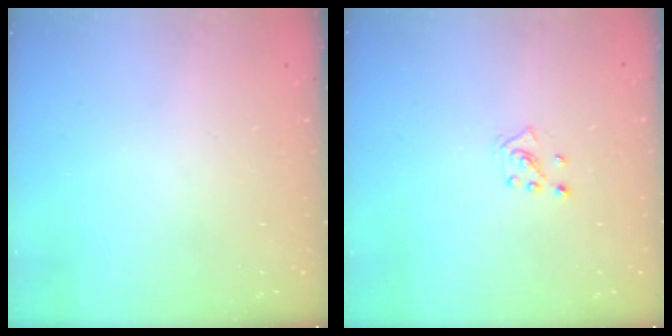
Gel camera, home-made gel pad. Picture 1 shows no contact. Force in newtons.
{"total": 2.8, "press": 2.8, "slide": 0.2}